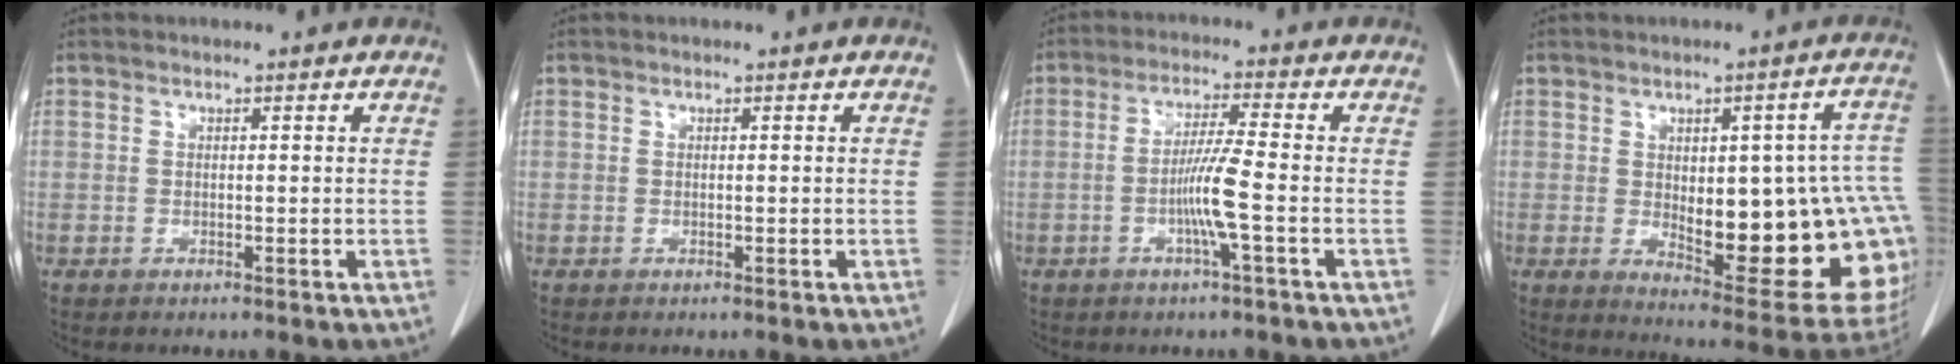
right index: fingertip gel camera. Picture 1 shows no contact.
{"total": 0.0}
{"total": 6.0, "force": [-1.7, -0.8, 5.7], "torque": [-0.113, -0.001, -0.034]}
{"total": 22.8, "force": [-2.2, 7.1, 21.5], "torque": [-0.194, 0.017, 0.001]}